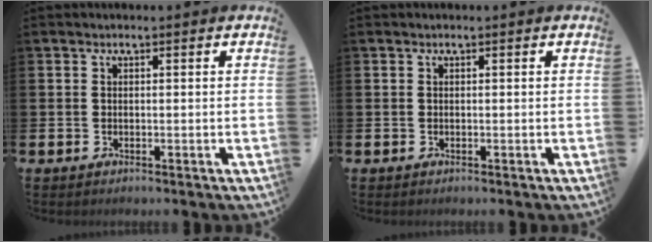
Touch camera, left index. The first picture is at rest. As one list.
[{"total": 0.0}]